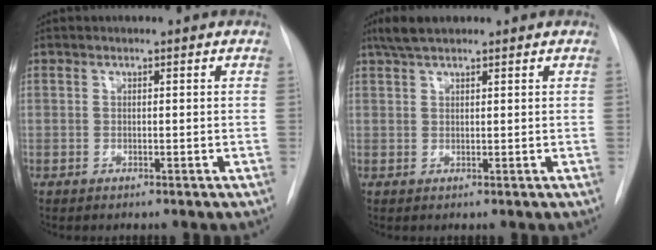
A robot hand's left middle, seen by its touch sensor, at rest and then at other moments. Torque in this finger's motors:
{"motor_torque": [0.36, -0.34, 0.02, 0.01]}